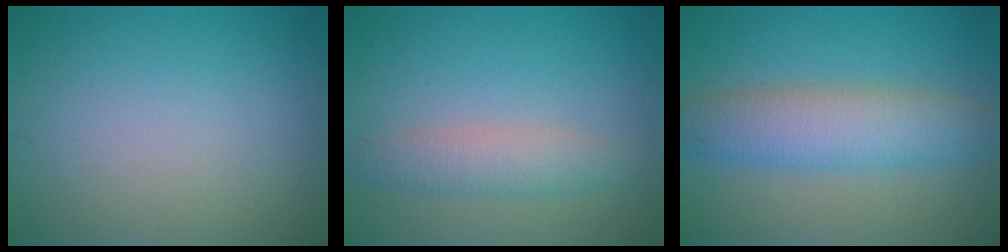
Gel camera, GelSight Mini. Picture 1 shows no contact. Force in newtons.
{"total": 3.0, "press": 3.0, "slide": 0.0}
{"total": 5.7, "press": 5.6, "slide": 0.3}